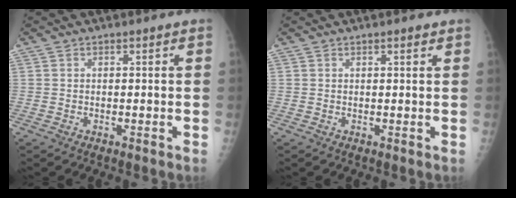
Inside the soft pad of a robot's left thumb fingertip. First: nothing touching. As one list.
[{"total": 1.1, "force": [0.7, 0.3, 0.7], "torque": [-0.010, -0.003, 0.010]}]